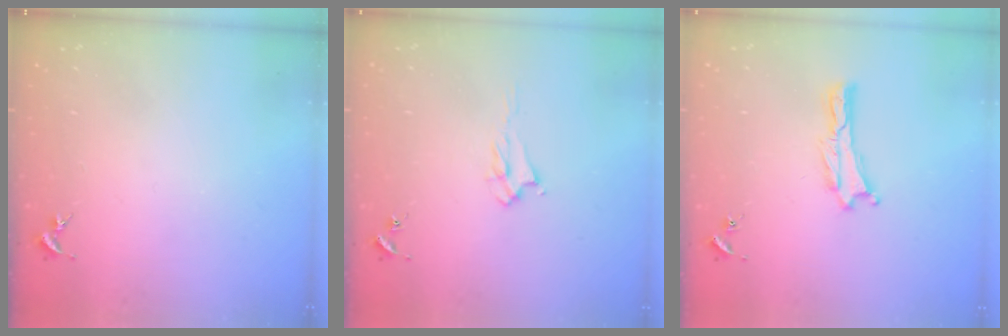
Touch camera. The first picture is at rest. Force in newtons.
{"total": 2.2, "press": 2.2, "slide": 0.4}
{"total": 0.0}